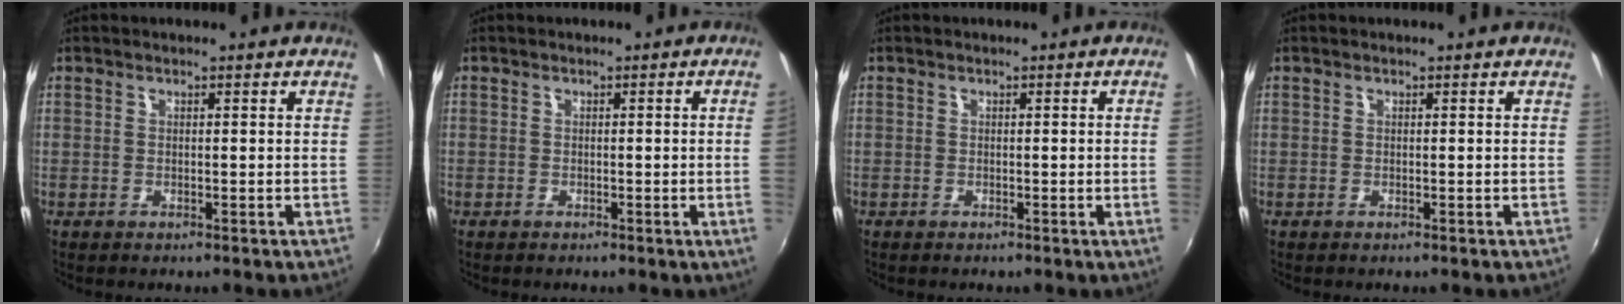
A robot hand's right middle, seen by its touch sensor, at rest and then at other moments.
{"total": 2.1, "force": [-0.1, -1.3, 1.7], "torque": [-0.024, -0.012, 0.002]}
{"total": 1.8, "force": [0.0, -1.1, 1.4], "torque": [-0.012, -0.014, 0.002]}
{"total": 0.0}